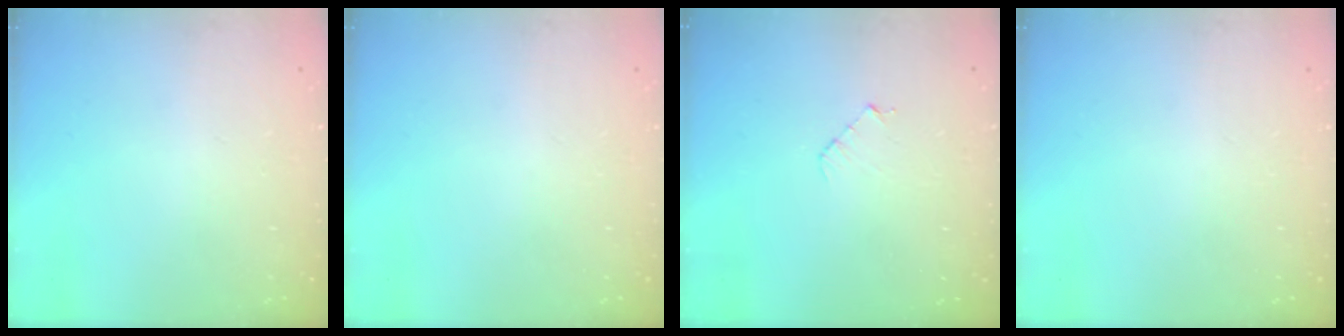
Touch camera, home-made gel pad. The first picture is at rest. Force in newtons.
{"total": 0.0}
{"total": 3.3, "press": 3.3, "slide": 0.2}
{"total": 0.0}